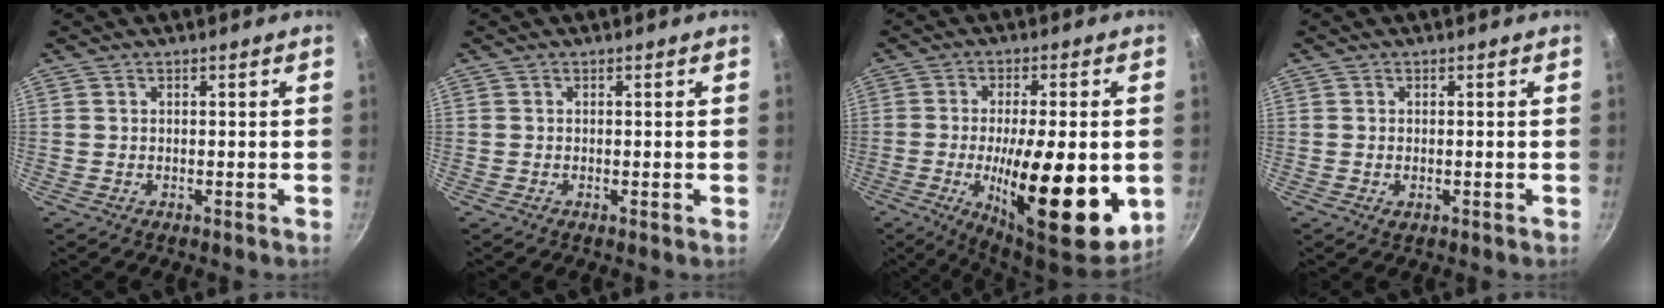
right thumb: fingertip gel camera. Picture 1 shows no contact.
{"total": 0.0}
{"total": 20.4, "force": [-4.0, 6.3, 19.0], "torque": [-0.278, -0.002, -0.055]}
{"total": 1.1, "force": [-0.2, 0.6, 0.9], "torque": [-0.014, -0.002, -0.003]}